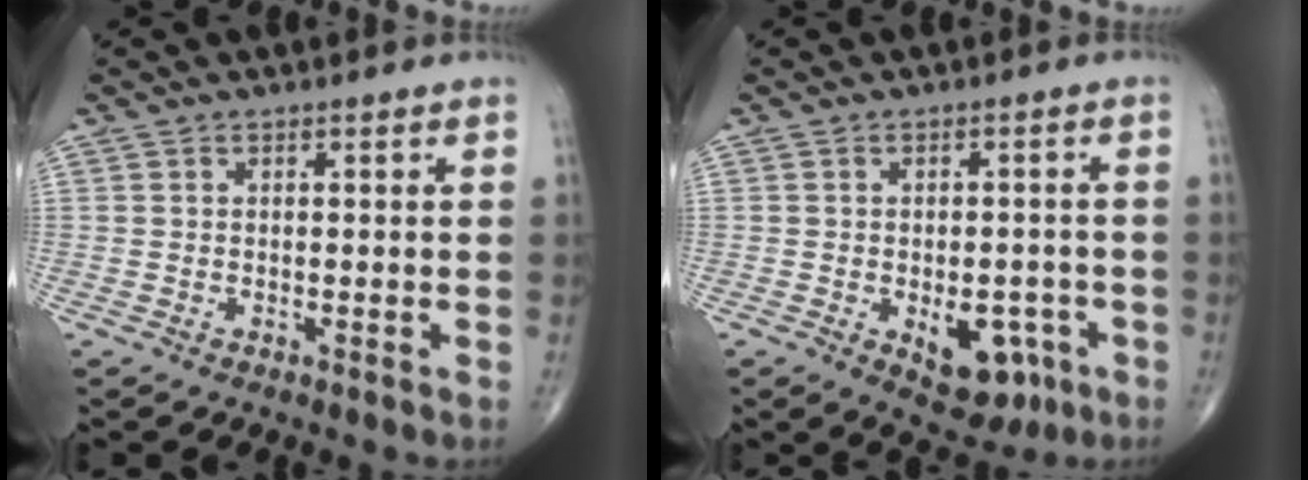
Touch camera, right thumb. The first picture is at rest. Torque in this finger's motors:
{"motor_torque": [4.46, 0.54, 0.92, -0.25, 0.15]}